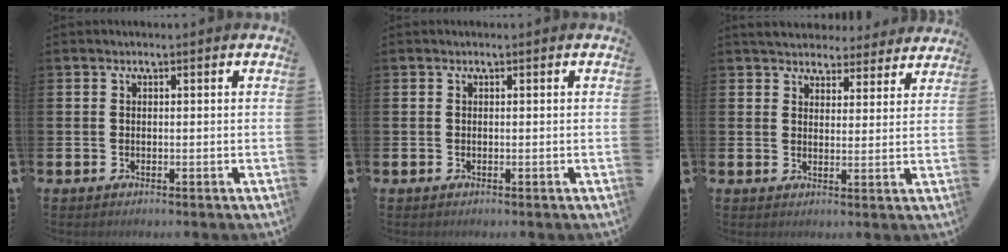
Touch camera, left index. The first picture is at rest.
{"total": 0.0}
{"total": 4.8, "force": [4.6, 1.4, 0.3], "torque": [-0.023, -0.027, 0.081]}